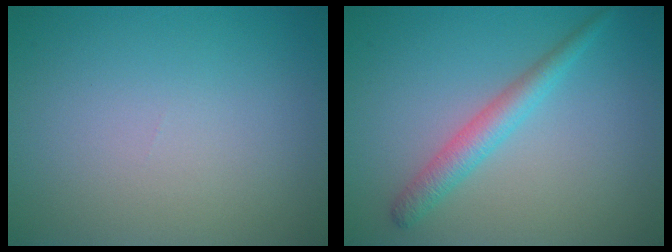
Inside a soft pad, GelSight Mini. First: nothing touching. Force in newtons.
{"total": 2.6, "press": 2.6, "slide": 0.1}